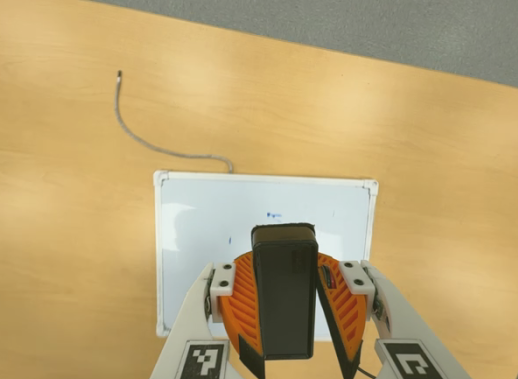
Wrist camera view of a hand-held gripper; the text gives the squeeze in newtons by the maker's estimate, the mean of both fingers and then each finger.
{"total": 8.8, "left": 9.2, "right": 8.5}